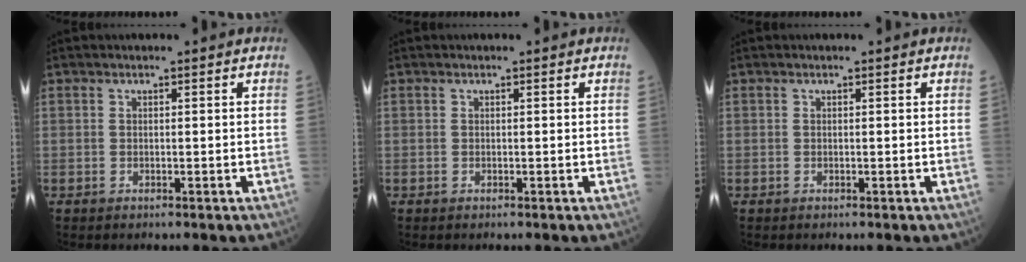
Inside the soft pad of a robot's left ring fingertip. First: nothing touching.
{"total": 0.0}
{"total": 0.0}